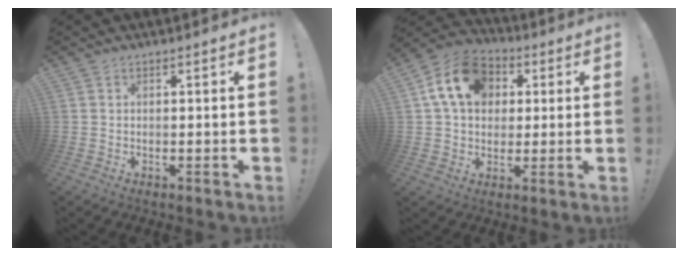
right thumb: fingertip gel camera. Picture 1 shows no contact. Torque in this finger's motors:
{"motor_torque": [0.21, 0.82, 1.09, 0.21, 0.45]}